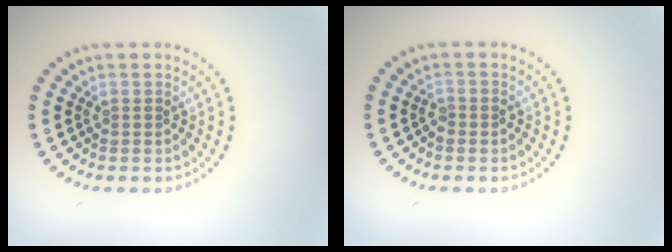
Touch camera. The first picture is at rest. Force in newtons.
{"total": 0.9, "press": 0.8, "slide": 0.2}